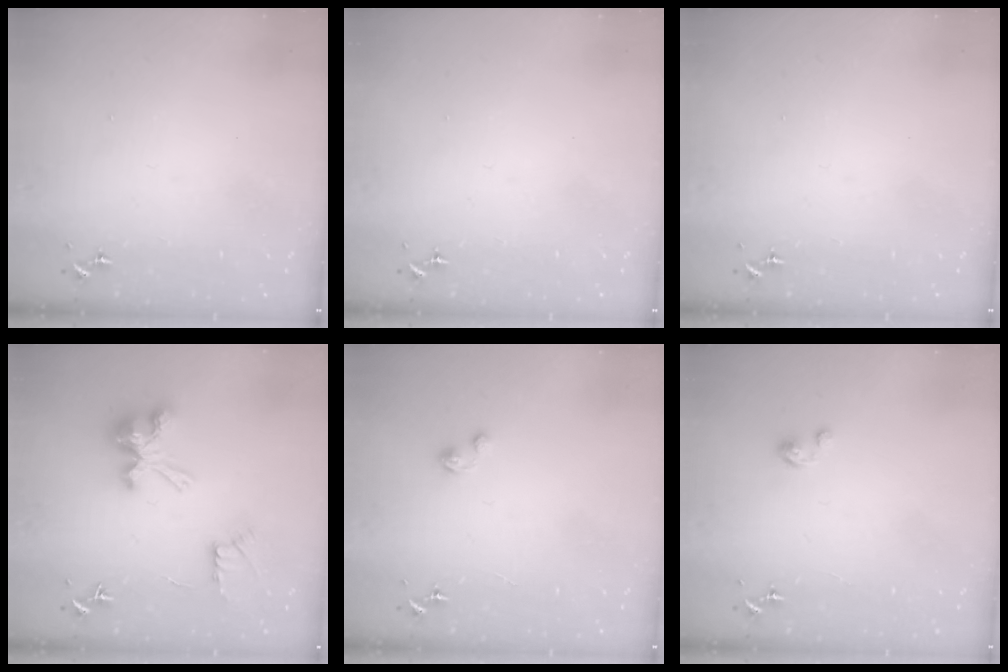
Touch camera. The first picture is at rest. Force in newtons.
{"total": 0.0}
{"total": 0.0}
{"total": 11.7, "press": 11.7, "slide": 0.7}
{"total": 1.9, "press": 1.9, "slide": 0.1}
{"total": 1.9, "press": 1.9, "slide": 0.2}